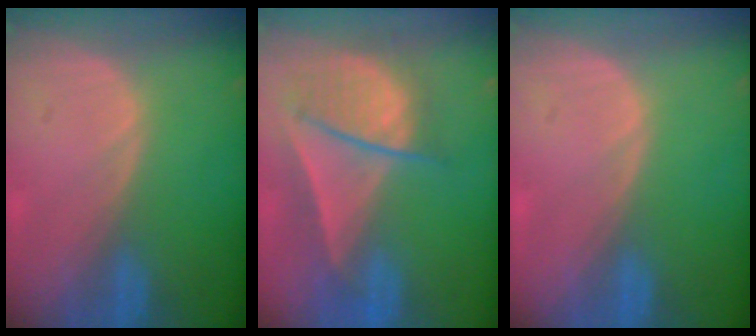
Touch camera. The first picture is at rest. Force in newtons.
{"total": 8.2, "press": 7.5, "slide": 3.3}
{"total": 0.0}